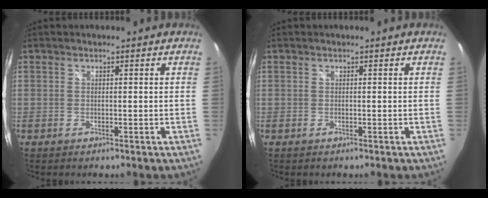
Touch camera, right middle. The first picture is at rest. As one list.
[{"total": 0.0}]